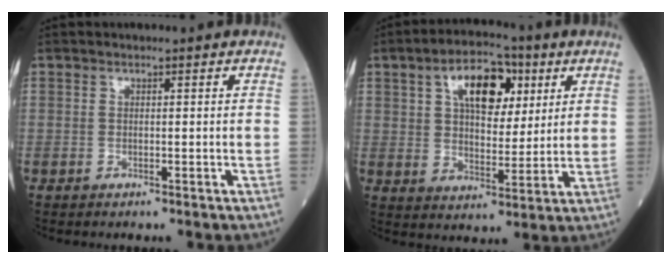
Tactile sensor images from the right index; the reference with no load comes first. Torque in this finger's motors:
{"motor_torque": [1.12, 1.02, 0.18, 0.06]}